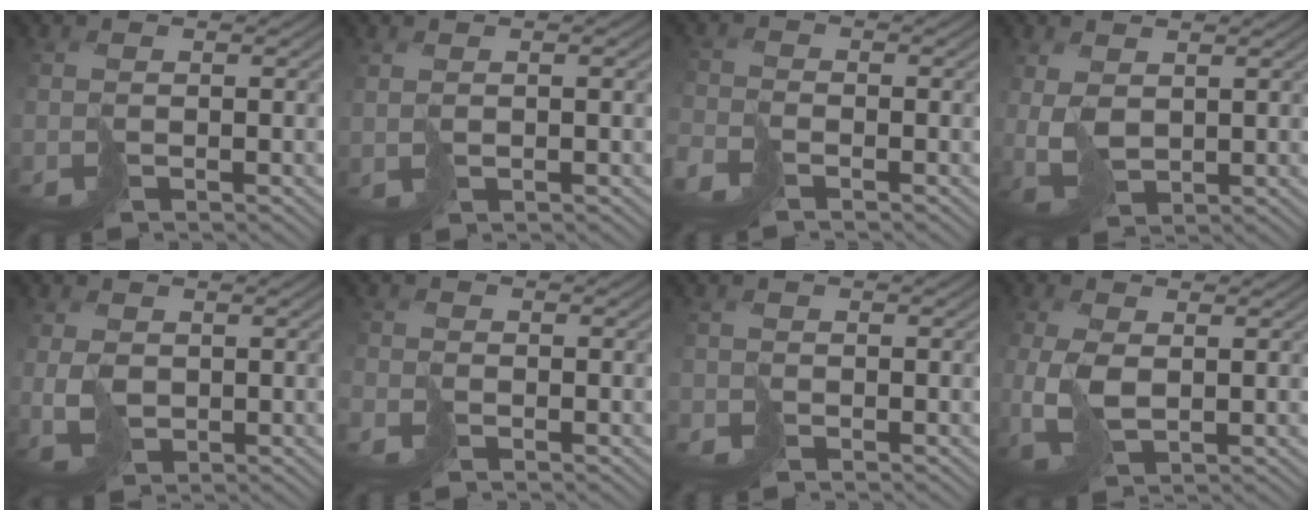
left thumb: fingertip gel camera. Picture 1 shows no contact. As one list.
[{"total": 0.9, "force": [0.9, 0.1, 0.3], "torque": [0.000, 0.000, 0.024]}, {"total": 3.5, "force": [-2.9, 1.5, 1.3], "torque": [-0.037, -0.013, -0.068]}, {"total": 2.7, "force": [1.5, 1.8, 1.4], "torque": [-0.049, 0.000, 0.040]}, {"total": 2.2, "force": [0.6, 1.9, 0.9], "torque": [-0.033, -0.005, 0.020]}, {"total": 2.0, "force": [-1.6, 1.0, 0.4], "torque": [-0.016, -0.010, -0.038]}, {"total": 1.2, "force": [-1.1, 0.2, -0.5], "torque": [0.007, -0.009, -0.025]}, {"total": 4.2, "force": [-0.2, 2.7, 3.2], "torque": [-0.099, -0.007, 0.005]}]